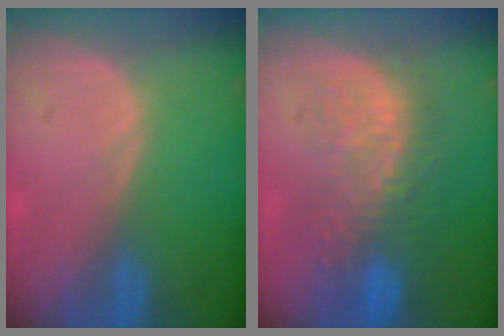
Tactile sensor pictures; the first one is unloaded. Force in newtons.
{"total": 11.0, "press": 9.6, "slide": 5.5}